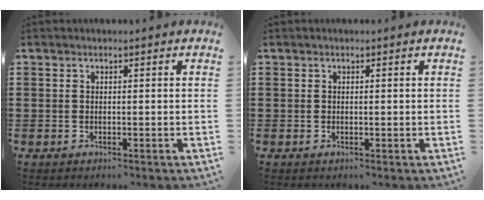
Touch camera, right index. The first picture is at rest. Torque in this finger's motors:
{"motor_torque": [1.00, 1.13, 0.00, 0.00]}